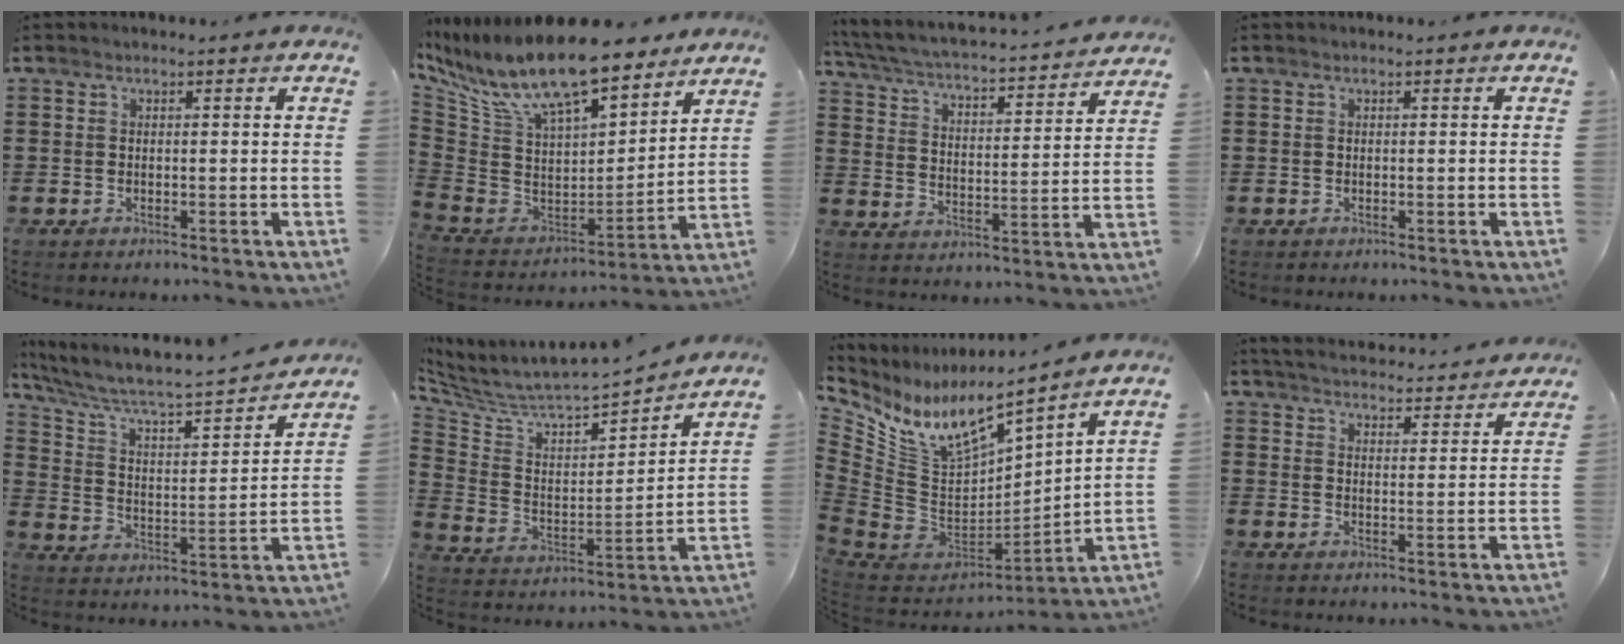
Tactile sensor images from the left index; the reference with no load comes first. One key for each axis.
{"total": 13.2, "fx": 10.8, "fy": 2.9, "fz": 7.1, "tx": -0.188, "ty": -0.073, "tz": 0.189}
{"total": 3.3, "fx": 3.1, "fy": -0.1, "fz": 1.2, "tx": -0.043, "ty": -0.033, "tz": 0.040}
{"total": 0.0}
{"total": 4.7, "fx": 4.1, "fy": 1.0, "fz": 2.2, "tx": -0.067, "ty": -0.040, "tz": 0.060}
{"total": 4.2, "fx": 4.0, "fy": 1.0, "fz": 0.7, "tx": -0.043, "ty": -0.048, "tz": 0.060}
{"total": 10.3, "fx": 7.5, "fy": 3.9, "fz": 5.9, "tx": -0.149, "ty": -0.070, "tz": 0.131}
{"total": 4.3, "fx": 4.2, "fy": -0.4, "fz": 0.2, "tx": -0.025, "ty": -0.033, "tz": 0.071}